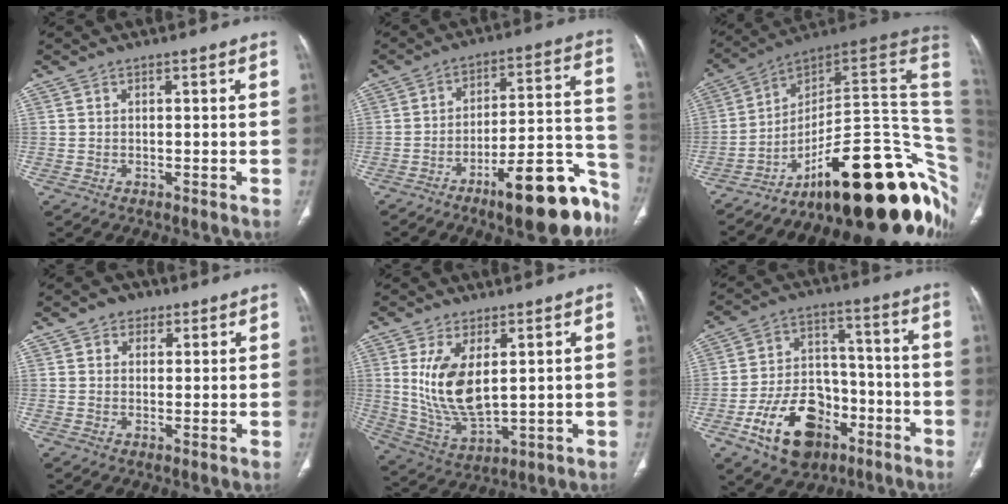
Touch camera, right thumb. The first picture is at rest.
{"total": 20.3, "force": [-12.0, 5.9, 15.2], "torque": [-0.147, 0.097, -0.172]}
{"total": 30.1, "force": [-10.0, 11.2, 26.1], "torque": [-0.196, 0.115, -0.135]}
{"total": 3.9, "force": [2.0, 3.1, 1.3], "torque": [0.003, -0.006, 0.028]}
{"total": 12.2, "force": [2.8, 5.7, 10.4], "torque": [-0.198, -0.024, 0.073]}
{"total": 16.9, "force": [-8.0, 11.3, 9.8], "torque": [-0.132, 0.057, -0.125]}